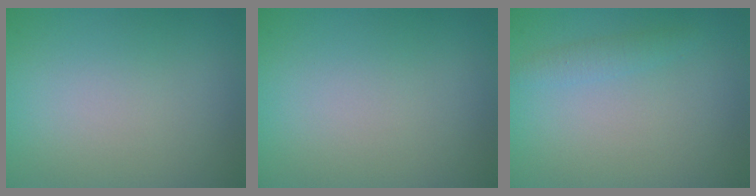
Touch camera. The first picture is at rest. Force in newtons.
{"total": 0.0}
{"total": 1.2, "press": 1.2, "slide": 0.1}